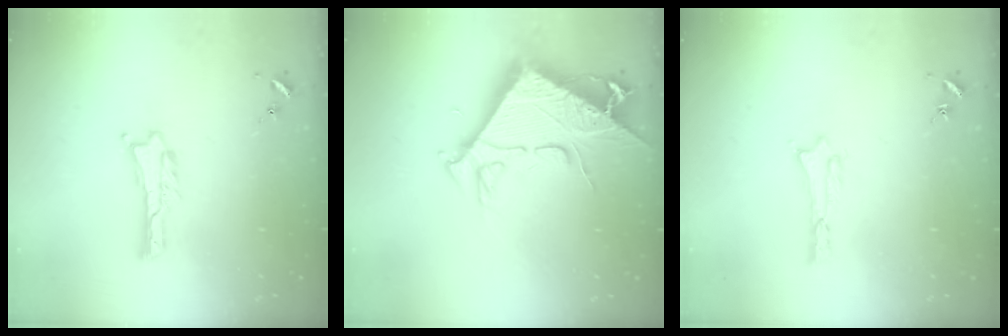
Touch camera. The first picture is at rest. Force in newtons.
{"total": 9.6, "press": 9.6, "slide": 1.1}
{"total": 0.0}